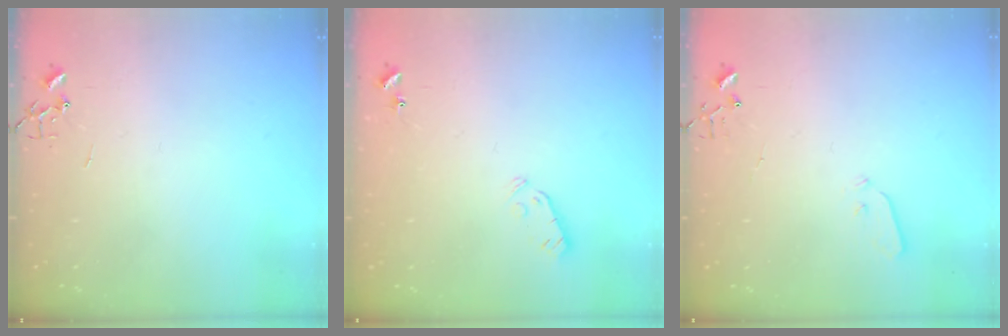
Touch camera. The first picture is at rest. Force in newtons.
{"total": 3.1, "press": 3.0, "slide": 0.9}
{"total": 3.6, "press": 3.6, "slide": 0.5}